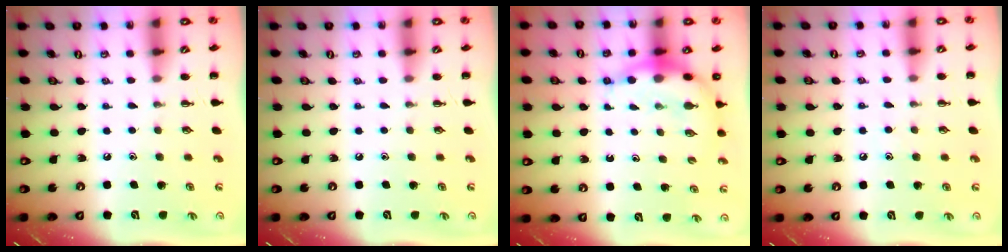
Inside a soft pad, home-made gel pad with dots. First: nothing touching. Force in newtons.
{"total": 0.0}
{"total": 7.7, "press": 7.5, "slide": 1.5}
{"total": 5.7, "press": 5.5, "slide": 1.5}